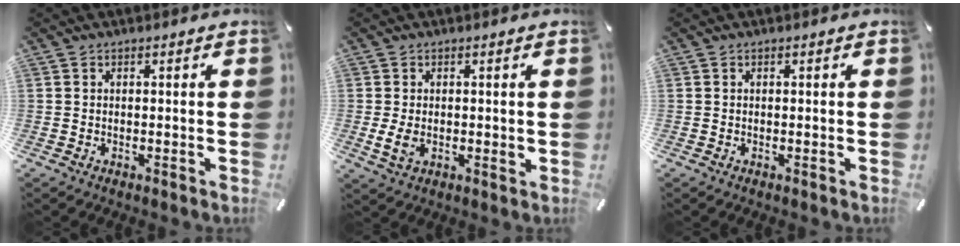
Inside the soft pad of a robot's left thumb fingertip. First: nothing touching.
{"total": 3.8, "force": [-0.2, 2.4, 3.0], "torque": [-0.067, -0.009, -0.007]}
{"total": 0.0}